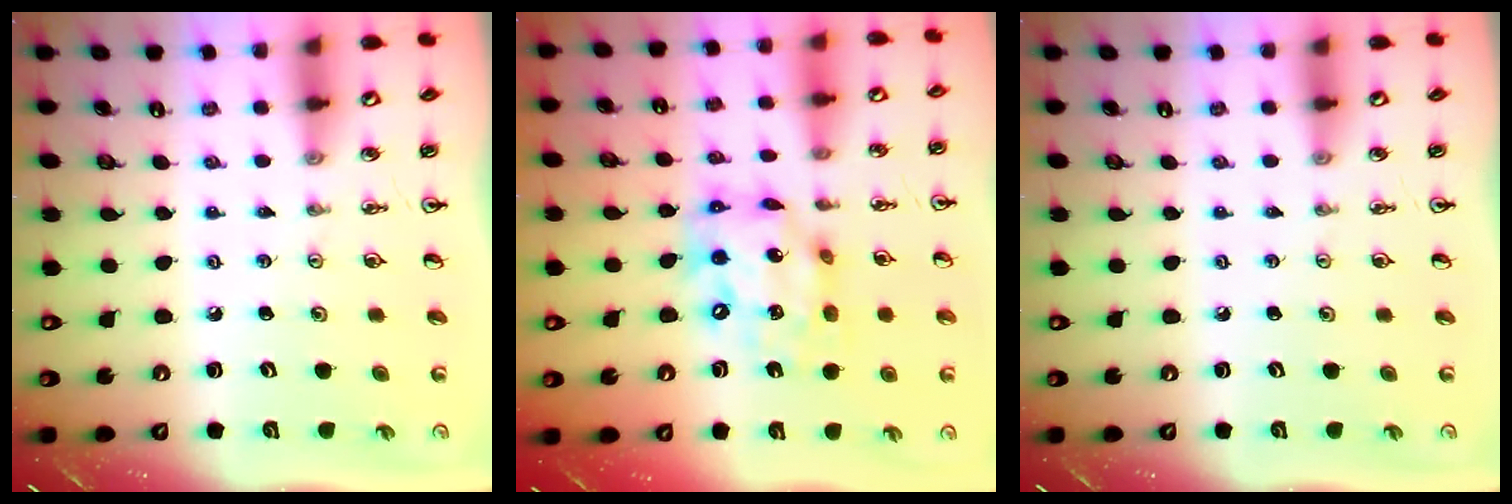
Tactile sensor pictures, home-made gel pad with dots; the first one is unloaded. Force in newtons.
{"total": 14.3, "press": 14.2, "slide": 1.0}
{"total": 0.0}